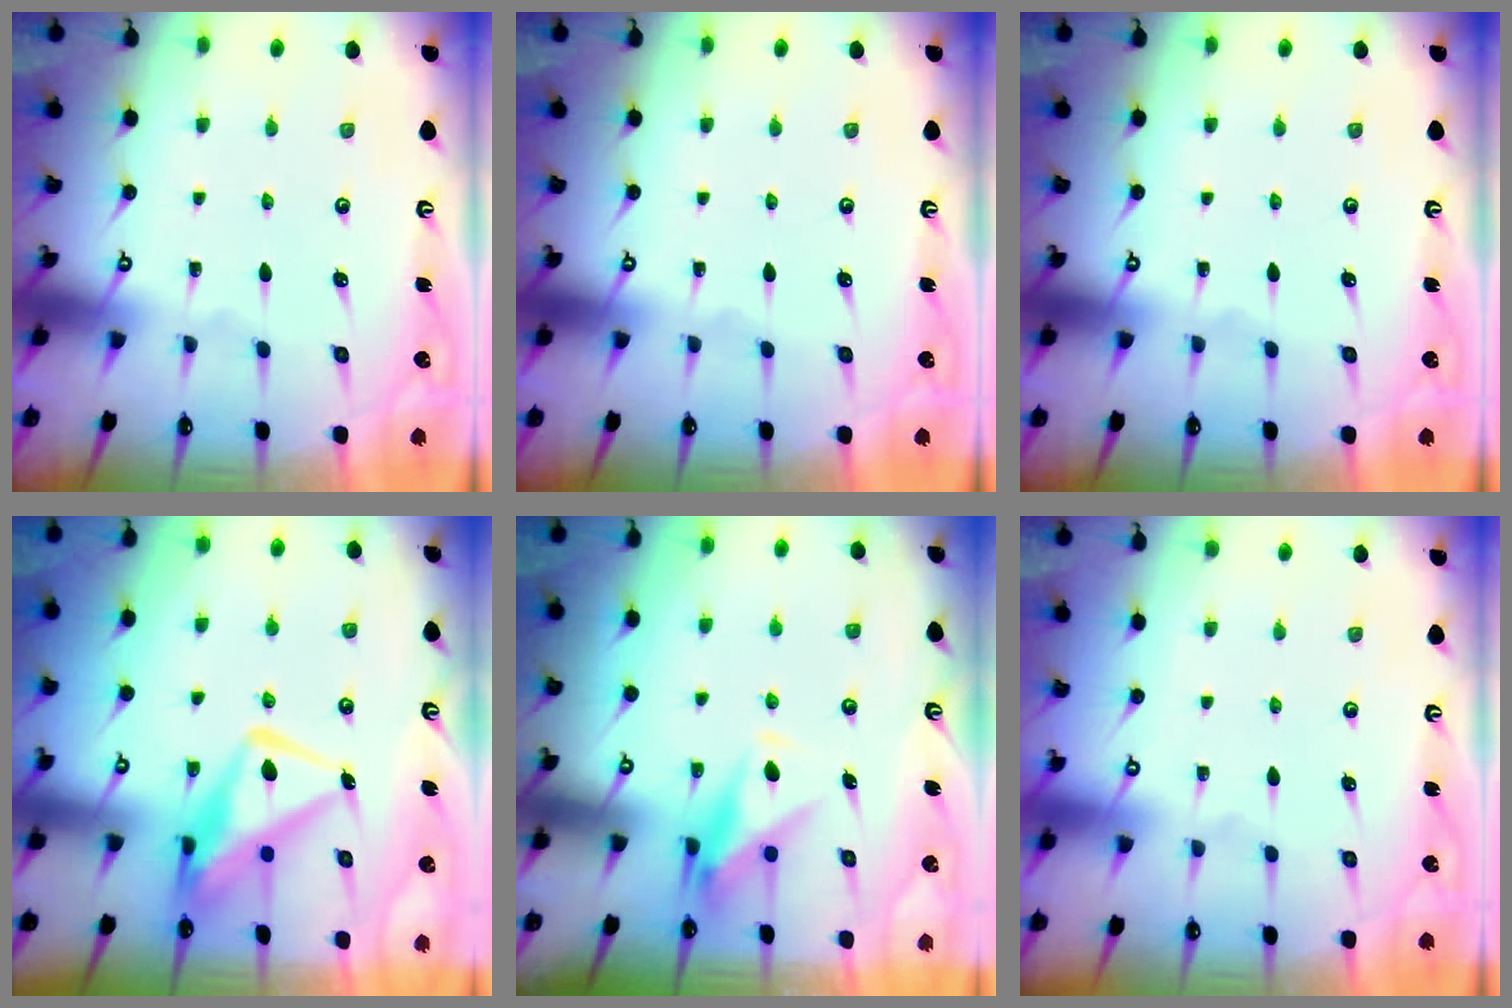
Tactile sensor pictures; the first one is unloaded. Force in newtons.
{"total": 0.0}
{"total": 0.0}
{"total": 13.4, "press": 13.4, "slide": 1.1}
{"total": 10.4, "press": 10.4, "slide": 0.8}
{"total": 3.8, "press": 3.8, "slide": 0.1}